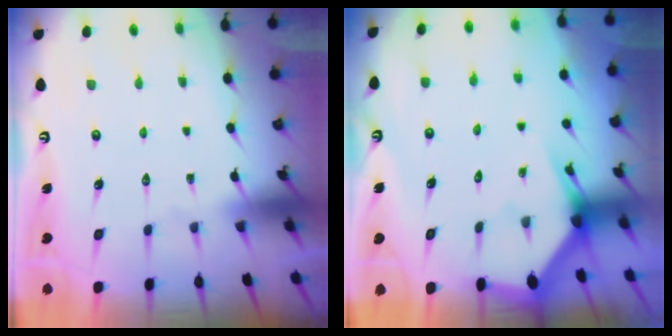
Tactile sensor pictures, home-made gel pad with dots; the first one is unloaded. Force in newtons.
{"total": 2.9, "press": 2.9, "slide": 0.1}